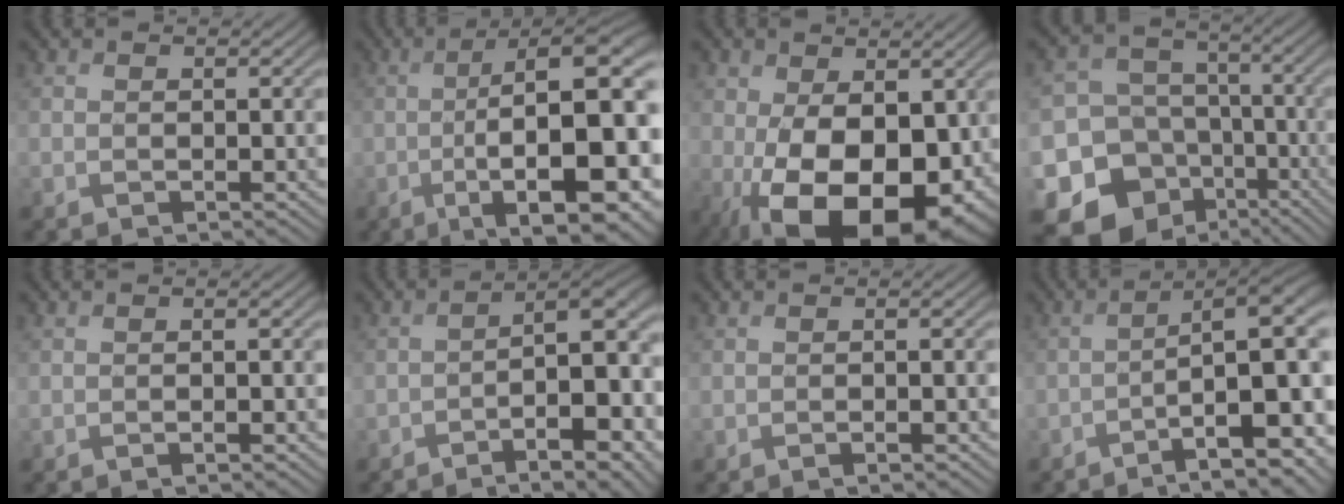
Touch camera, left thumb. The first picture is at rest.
{"total": 18.1, "force": [-3.6, 5.9, 16.7], "torque": [-0.236, -0.016, -0.044]}
{"total": 17.3, "force": [-4.0, 9.9, 13.6], "torque": [-0.220, -0.042, -0.046]}
{"total": 18.9, "force": [-9.8, 15.3, 5.2], "torque": [-0.164, -0.049, -0.143]}
{"total": 1.7, "force": [-0.3, 0.2, 1.6], "torque": [-0.028, 0.000, -0.005]}
{"total": 12.6, "force": [-4.6, 4.2, 10.9], "torque": [-0.137, 0.003, -0.062]}
{"total": 2.0, "force": [-0.3, 0.3, 1.9], "torque": [-0.033, 0.001, -0.007]}
{"total": 13.2, "force": [-4.3, 3.9, 11.8], "torque": [-0.147, 0.004, -0.060]}